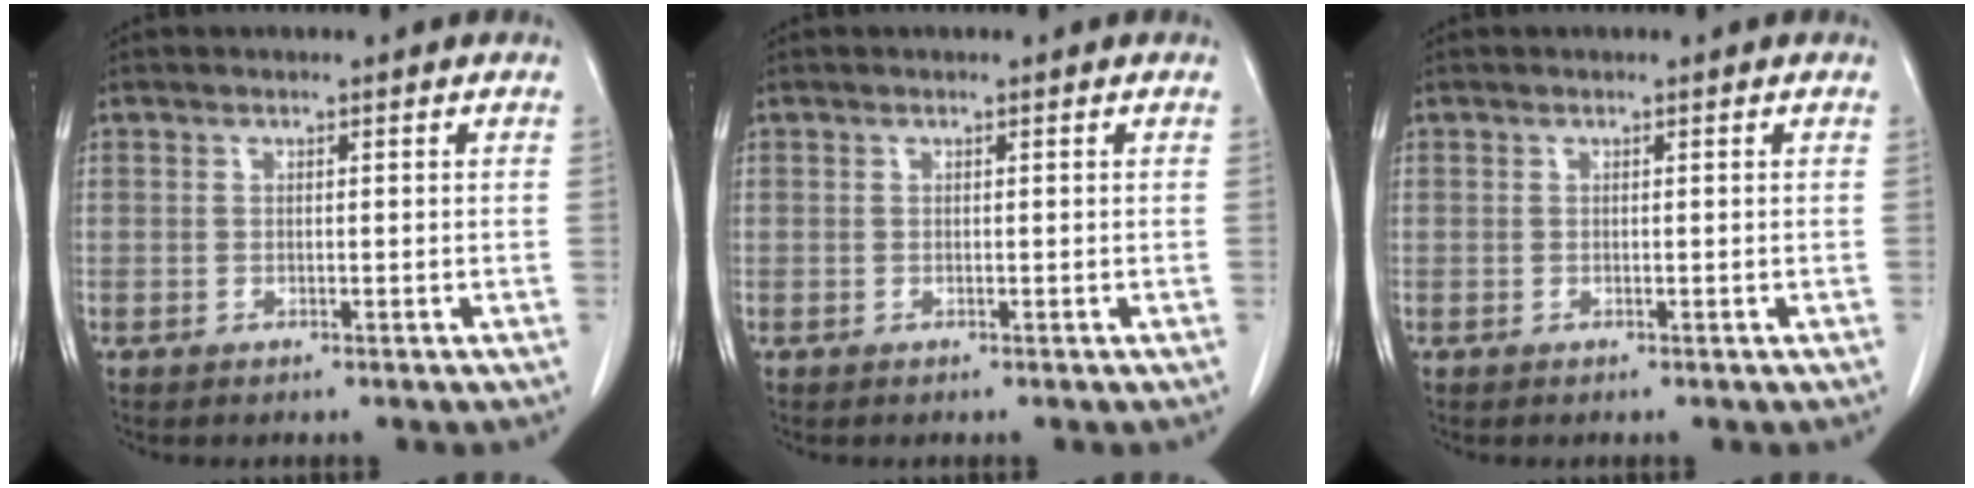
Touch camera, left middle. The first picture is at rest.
{"total": 0.0}
{"total": 0.0}